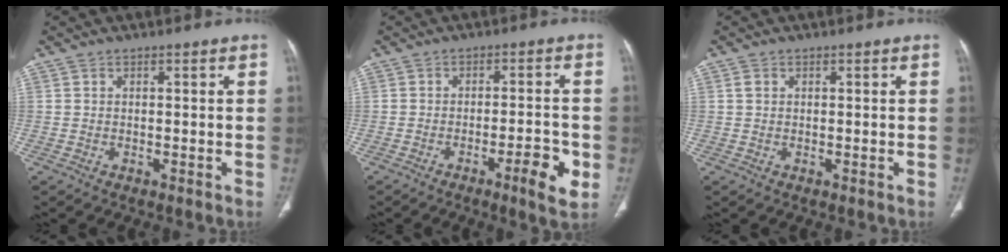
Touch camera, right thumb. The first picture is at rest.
{"total": 6.8, "force": [-2.8, 1.0, 6.1], "torque": [-0.088, 0.009, -0.038]}
{"total": 0.9, "force": [0.3, 0.8, 0.4], "torque": [-0.005, 0.003, 0.006]}